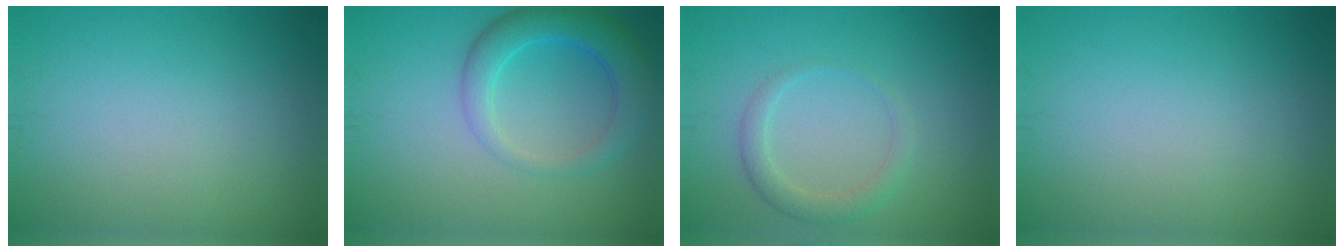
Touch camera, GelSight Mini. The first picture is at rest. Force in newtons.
{"total": 4.5, "press": 4.5, "slide": 0.3}
{"total": 2.0, "press": 2.0, "slide": 0.2}
{"total": 0.0}